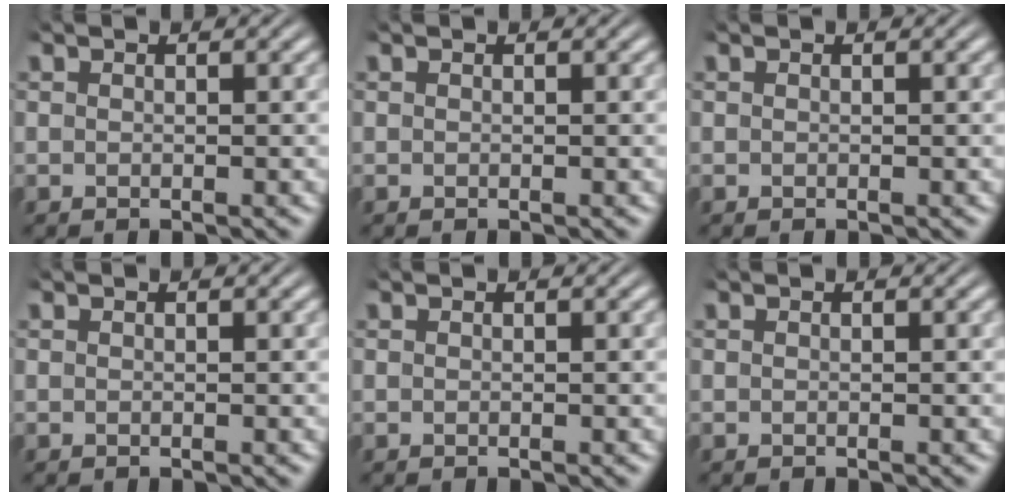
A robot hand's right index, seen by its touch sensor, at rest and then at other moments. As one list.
[{"total": 0.0}, {"total": 0.0}, {"total": 0.0}, {"total": 0.0}, {"total": 0.0}]